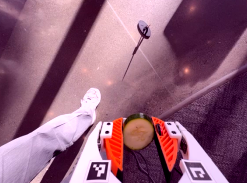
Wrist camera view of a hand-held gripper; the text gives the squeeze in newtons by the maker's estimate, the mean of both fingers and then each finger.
{"total": 12.7, "left": 12.9, "right": 12.4}